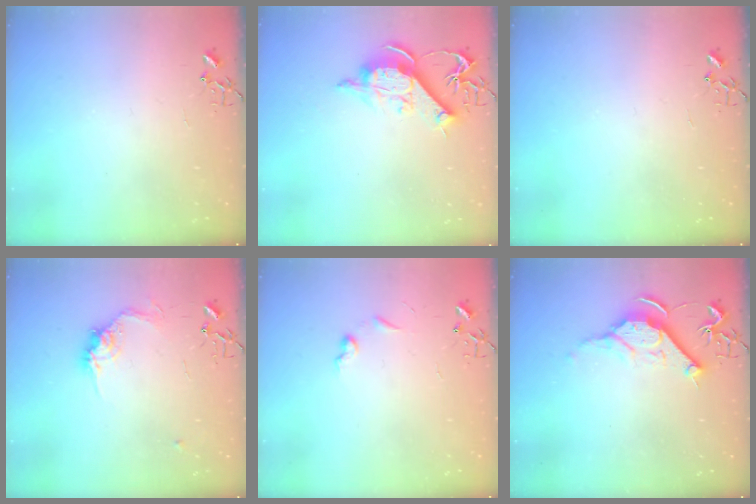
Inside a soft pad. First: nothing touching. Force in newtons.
{"total": 11.5, "press": 11.4, "slide": 1.3}
{"total": 0.0}
{"total": 10.2, "press": 10.2, "slide": 0.1}
{"total": 6.1, "press": 6.1, "slide": 0.7}
{"total": 11.4, "press": 11.4, "slide": 1.2}